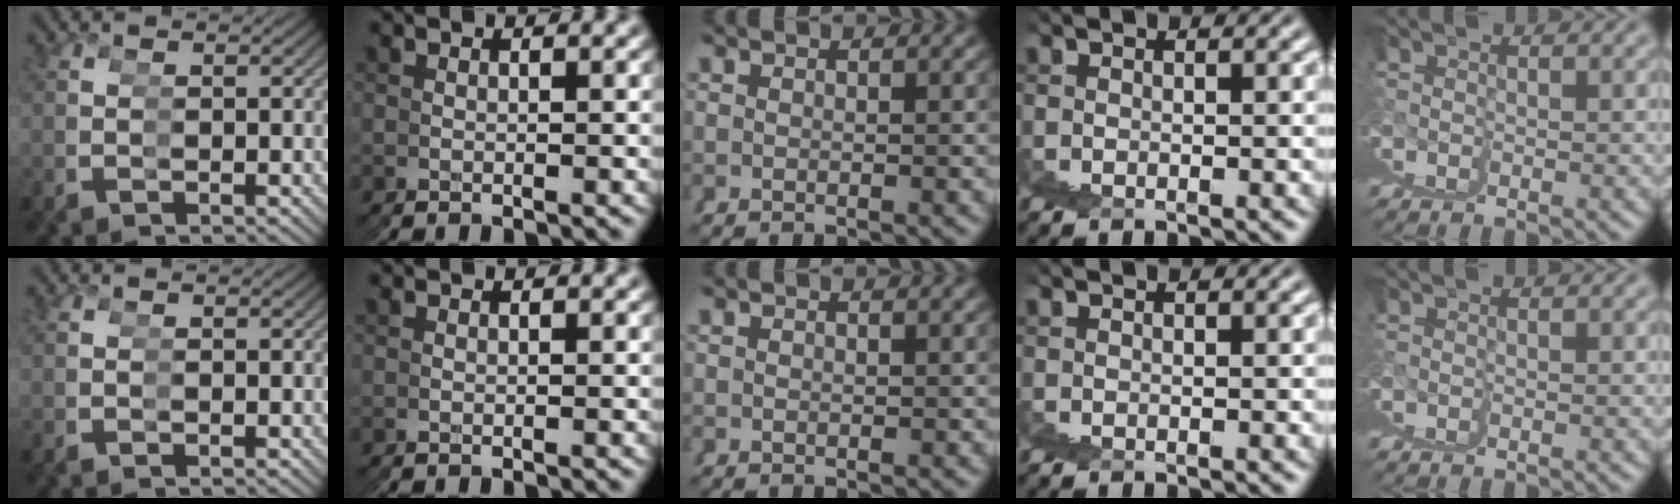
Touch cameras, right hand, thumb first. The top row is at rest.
{}